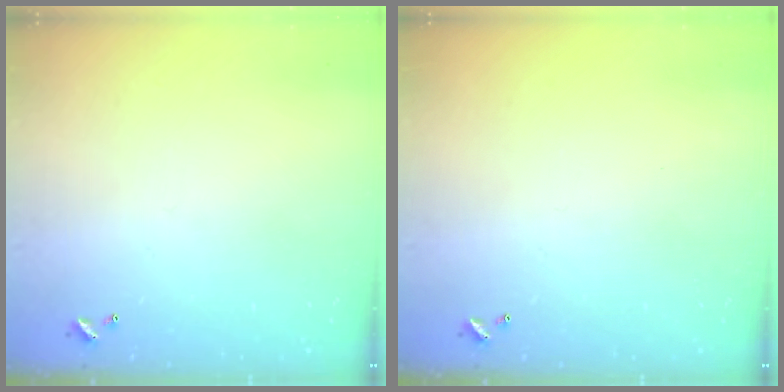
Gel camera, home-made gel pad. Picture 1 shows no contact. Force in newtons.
{"total": 0.0}